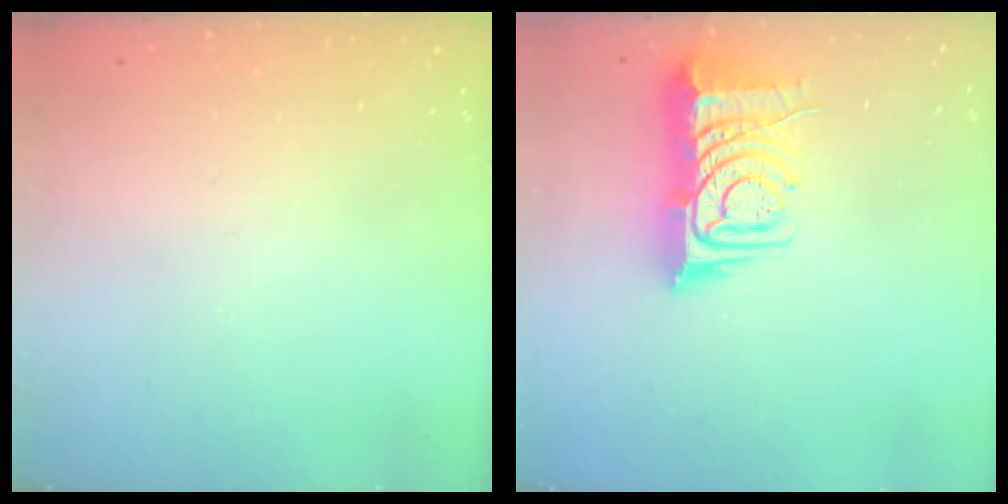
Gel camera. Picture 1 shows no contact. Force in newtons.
{"total": 9.5, "press": 9.4, "slide": 1.2}